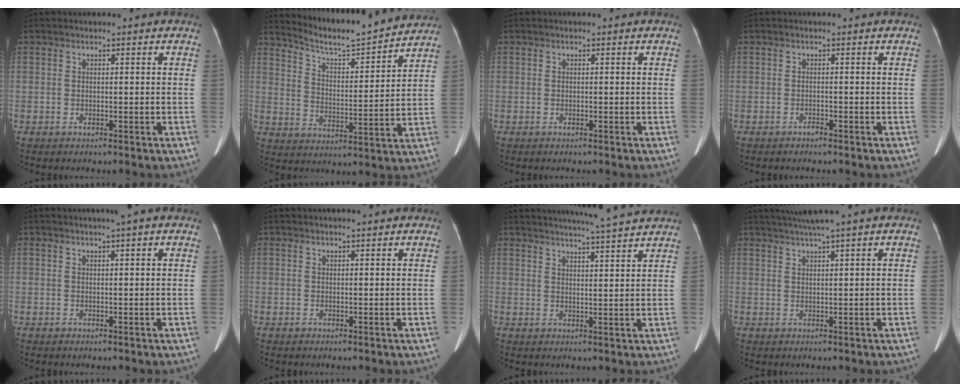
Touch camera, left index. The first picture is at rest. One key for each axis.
{"total": 11.8, "fx": 11.6, "fy": -0.5, "fz": 2.3, "tx": -0.050, "ty": -0.002, "tz": 0.183}
{"total": 0.0}
{"total": 0.6, "fx": -0.6, "fy": 0.1, "fz": 0.2, "tx": -0.004, "ty": -0.001, "tz": -0.009}
{"total": 1.7, "fx": 1.0, "fy": -0.2, "fz": 1.3, "tx": -0.021, "ty": 0.008, "tz": 0.017}
{"total": 1.2, "fx": 1.0, "fy": -0.1, "fz": 0.7, "tx": -0.008, "ty": 0.015, "tz": 0.021}
{"total": 10.2, "fx": 9.4, "fy": -0.8, "fz": 3.8, "tx": -0.064, "ty": 0.009, "tz": 0.122}
{"total": 5.1, "fx": 3.9, "fy": -1.2, "fz": 3.1, "tx": -0.055, "ty": 0.018, "tz": 0.071}